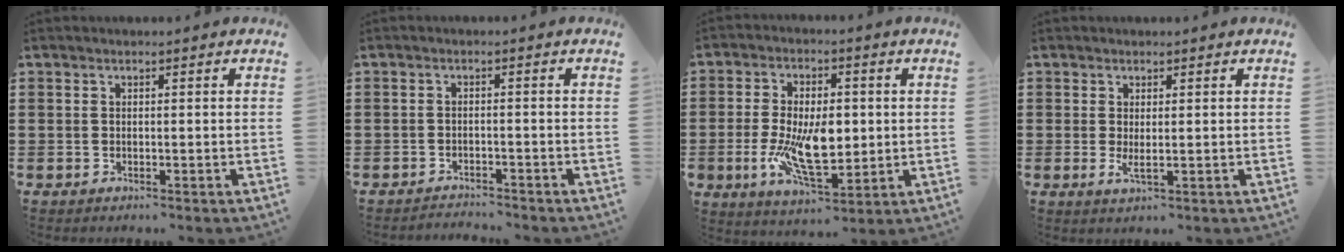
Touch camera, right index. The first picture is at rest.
{"total": 1.9, "force": [-1.9, 0.1, -0.1], "torque": [-0.005, 0.001, -0.041]}
{"total": 11.4, "force": [-0.9, 5.3, 10.0], "torque": [-0.197, -0.009, -0.013]}
{"total": 1.9, "force": [0.6, 0.2, 1.8], "torque": [-0.037, -0.006, 0.012]}